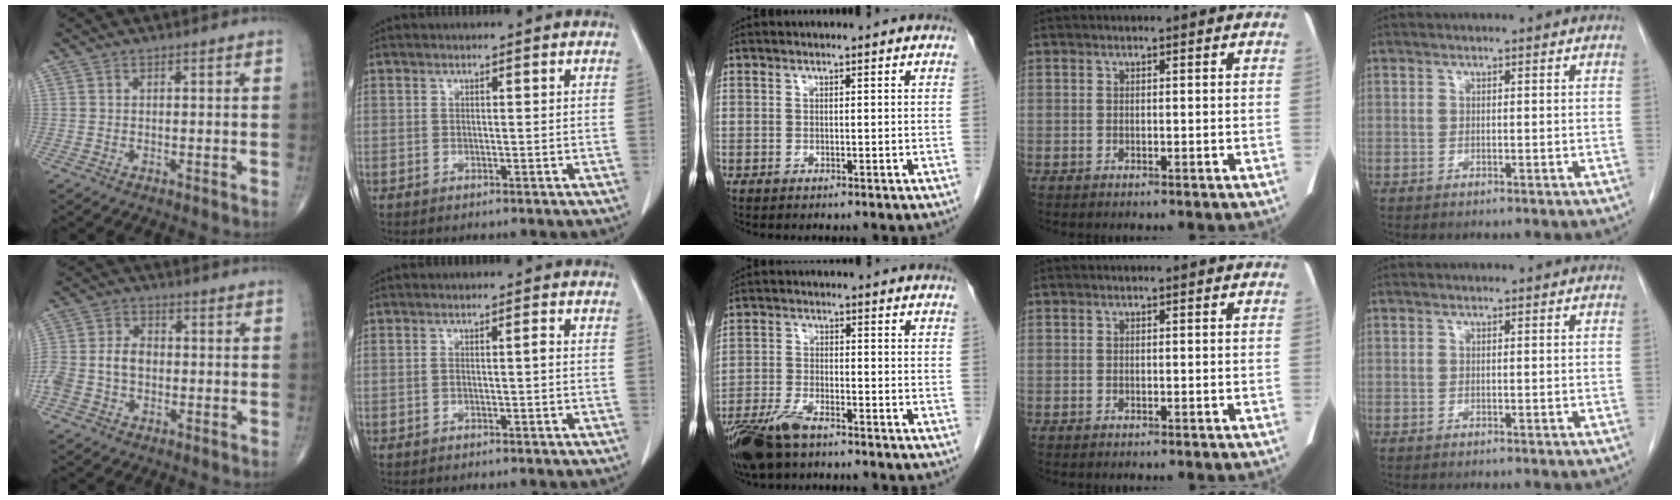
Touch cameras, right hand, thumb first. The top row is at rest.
{"thumb": {"total": 8.5, "force": [-1.2, 6.0, 5.9], "torque": [-0.122, 0.027, -0.026]}, "index": {"total": 0.9, "force": [-0.2, 0.1, 0.9], "torque": [-0.015, 0.002, -0.003]}, "middle": {"total": 8.1, "force": [-6.4, 2.0, 4.6], "torque": [-0.096, -0.019, -0.121]}}